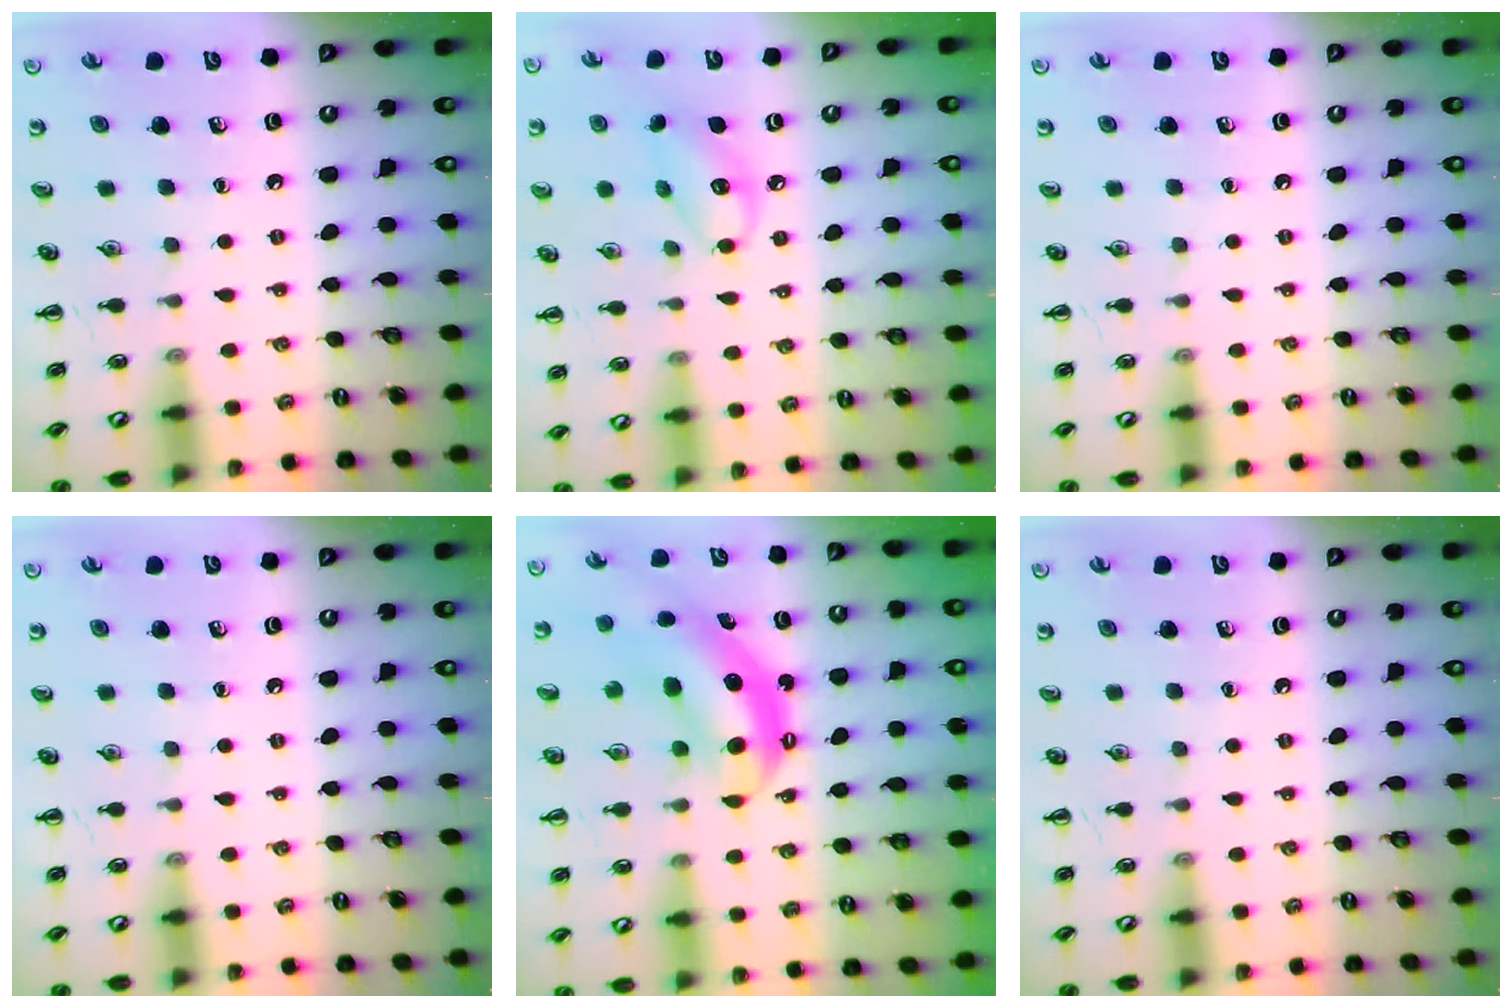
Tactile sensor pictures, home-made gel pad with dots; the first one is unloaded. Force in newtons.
{"total": 8.8, "press": 8.6, "slide": 1.7}
{"total": 0.0}
{"total": 0.0}
{"total": 7.4, "press": 7.2, "slide": 1.8}
{"total": 0.0}